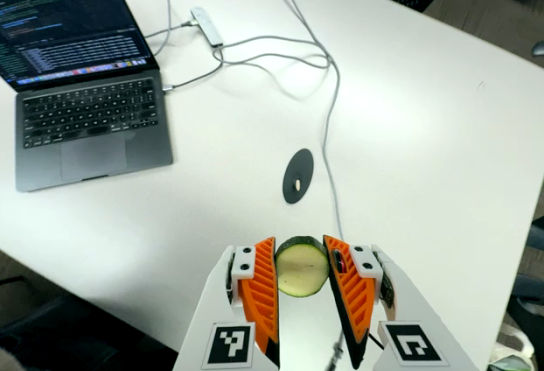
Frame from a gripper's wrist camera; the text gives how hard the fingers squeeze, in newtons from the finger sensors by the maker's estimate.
{"total": 13.1, "left": 14.1, "right": 12.1}